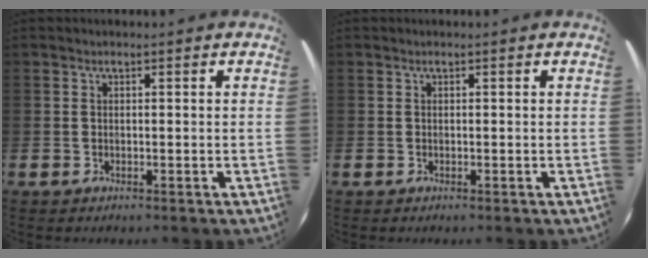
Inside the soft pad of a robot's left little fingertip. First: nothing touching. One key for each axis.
{"total": 0.0}